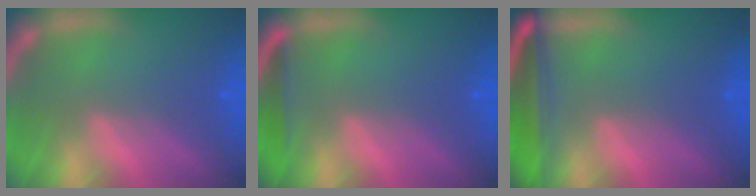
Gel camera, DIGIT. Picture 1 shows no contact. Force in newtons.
{"total": 1.9}
{"total": 6.5}